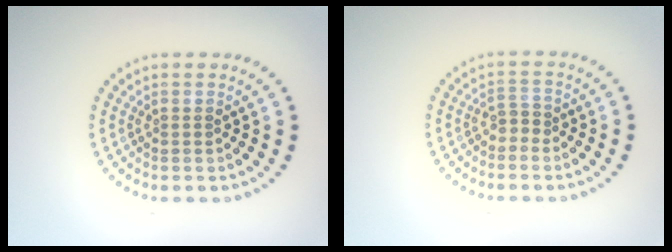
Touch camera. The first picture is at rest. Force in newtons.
{"total": 1.2, "press": 0.9, "slide": 0.8}